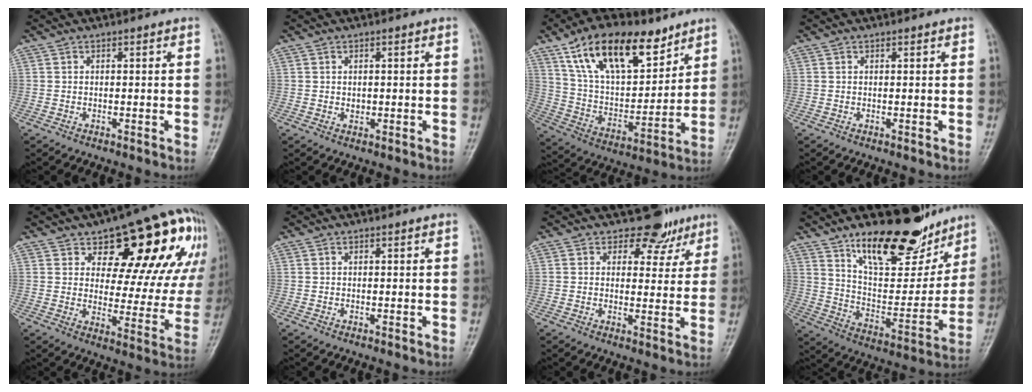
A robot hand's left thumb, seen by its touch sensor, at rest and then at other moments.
{"total": 0.6, "force": [0.0, 0.6, 0.1], "torque": [-0.004, -0.001, 0.002]}
{"total": 21.1, "force": [12.8, 10.0, 13.4], "torque": [-0.192, -0.044, 0.232]}
{"total": 0.0}
{"total": 22.6, "force": [10.3, 10.5, 17.1], "torque": [-0.170, -0.018, 0.143]}
{"total": 0.0}
{"total": 5.6, "force": [4.2, 3.6, 0.5], "torque": [0.025, -0.028, 0.047]}
{"total": 20.4, "force": [14.4, 8.5, 11.8], "torque": [-0.129, -0.087, 0.234]}